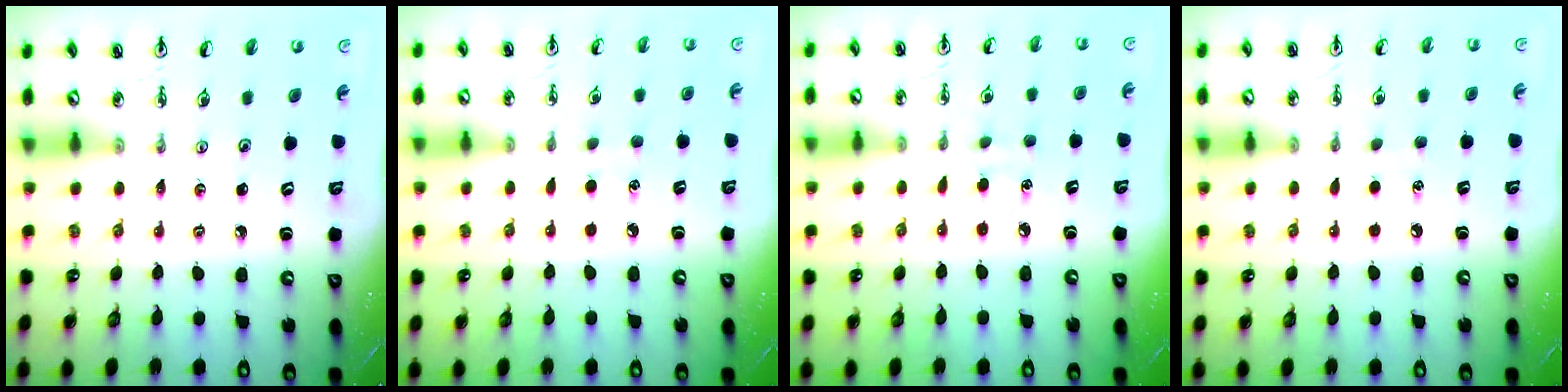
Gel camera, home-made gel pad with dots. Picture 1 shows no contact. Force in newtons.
{"total": 4.9, "press": 4.9, "slide": 0.6}
{"total": 5.8, "press": 5.8, "slide": 0.7}
{"total": 4.8, "press": 4.8, "slide": 0.5}